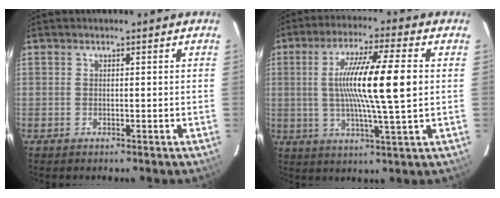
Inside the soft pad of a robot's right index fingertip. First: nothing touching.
{"total": 14.0, "force": [1.1, 0.4, 14.0], "torque": [-0.248, -0.003, 0.019]}